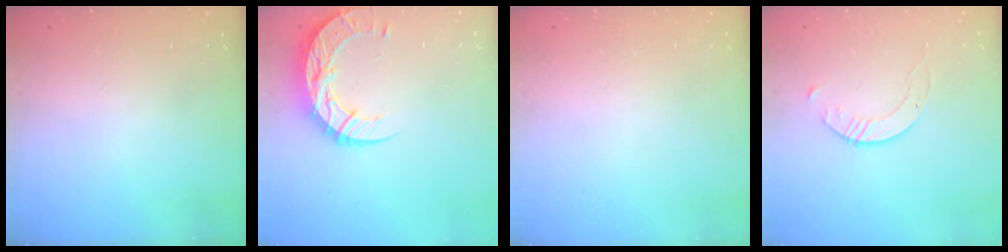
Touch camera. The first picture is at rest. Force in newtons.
{"total": 13.5, "press": 13.5, "slide": 1.0}
{"total": 0.0}
{"total": 2.8, "press": 2.8, "slide": 0.3}